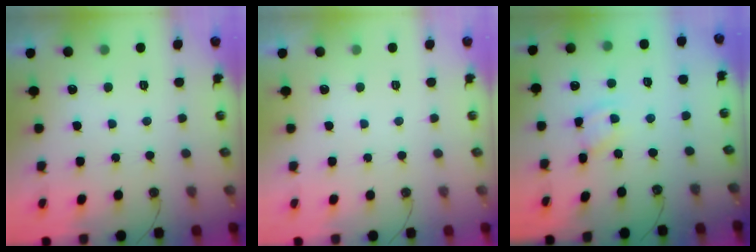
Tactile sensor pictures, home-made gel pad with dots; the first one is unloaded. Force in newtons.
{"total": 0.0}
{"total": 2.5, "press": 2.4, "slide": 0.3}